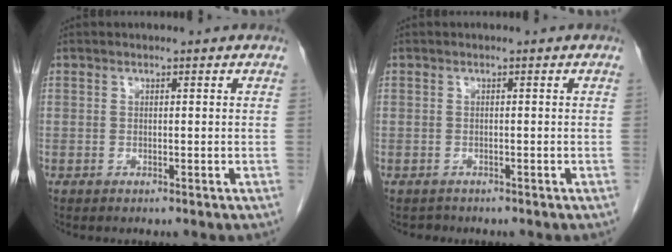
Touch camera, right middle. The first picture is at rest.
{"total": 0.9, "force": [-0.7, 0.4, -0.2], "torque": [-0.006, 0.000, -0.013]}